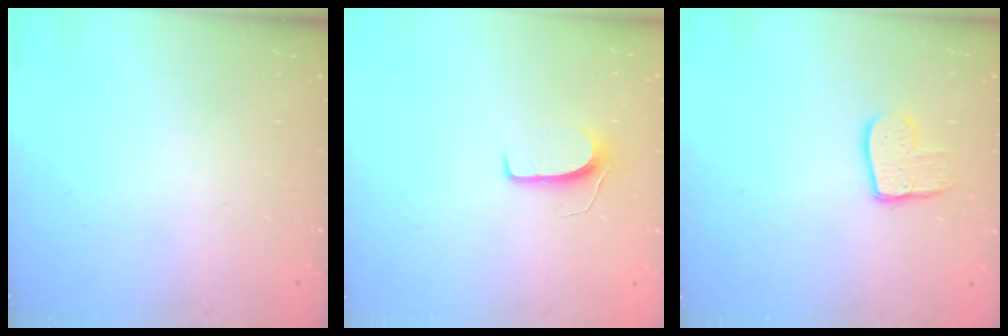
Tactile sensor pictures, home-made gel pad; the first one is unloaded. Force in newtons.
{"total": 6.5, "press": 6.5, "slide": 0.4}
{"total": 10.0, "press": 9.9, "slide": 0.7}